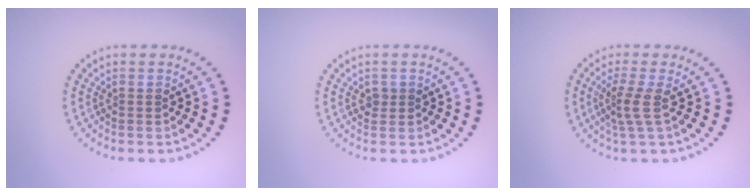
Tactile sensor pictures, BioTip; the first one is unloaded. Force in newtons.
{"total": 0.8, "press": 0.7, "slide": 0.2}
{"total": 2.3, "press": 1.6, "slide": 1.7}